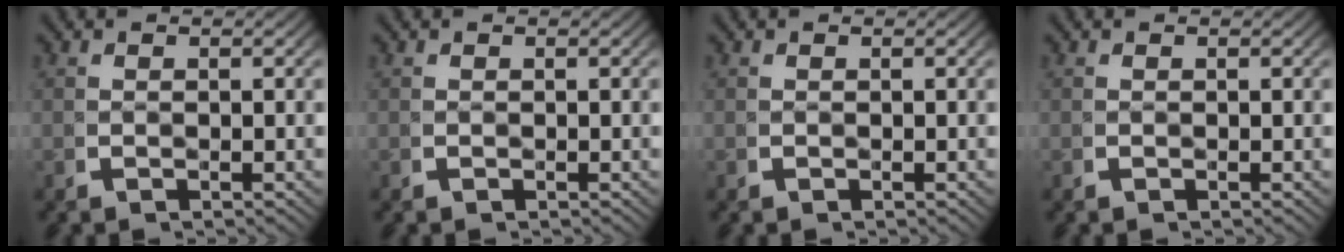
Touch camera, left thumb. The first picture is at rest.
{"total": 0.0}
{"total": 0.0}
{"total": 0.0}